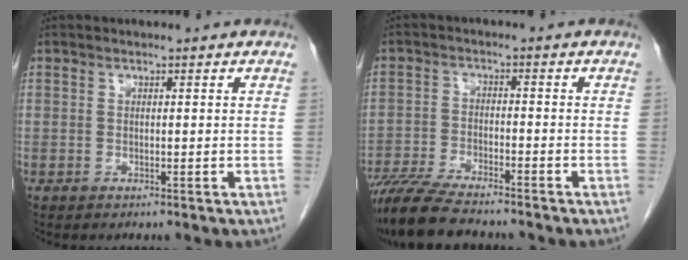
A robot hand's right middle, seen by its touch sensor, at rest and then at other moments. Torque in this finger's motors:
{"motor_torque": [1.20, -0.94, 0.15, 0.10]}